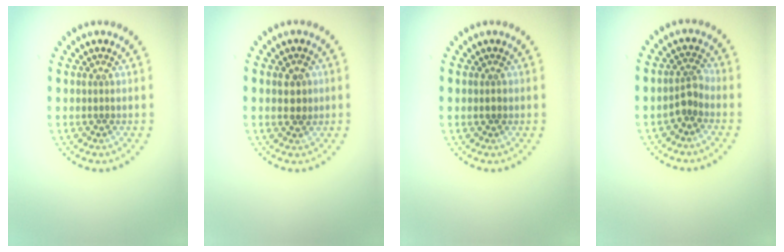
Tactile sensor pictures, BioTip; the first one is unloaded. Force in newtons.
{"total": 1.7, "press": 1.7, "slide": 0.1}
{"total": 0.8, "press": 0.8, "slide": 0.1}
{"total": 1.9, "press": 1.4, "slide": 1.3}